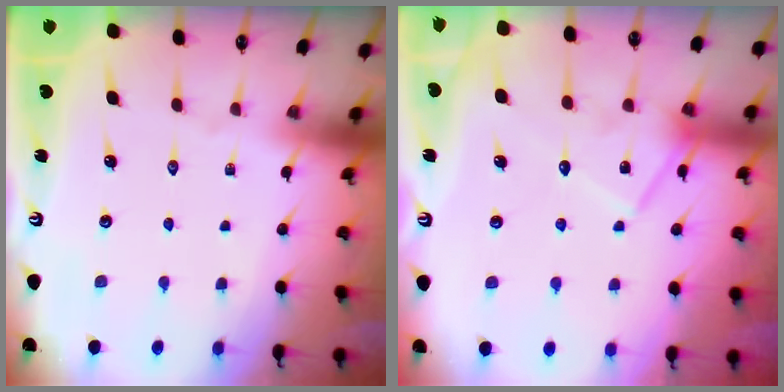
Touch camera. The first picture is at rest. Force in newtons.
{"total": 12.7, "press": 12.7, "slide": 0.7}